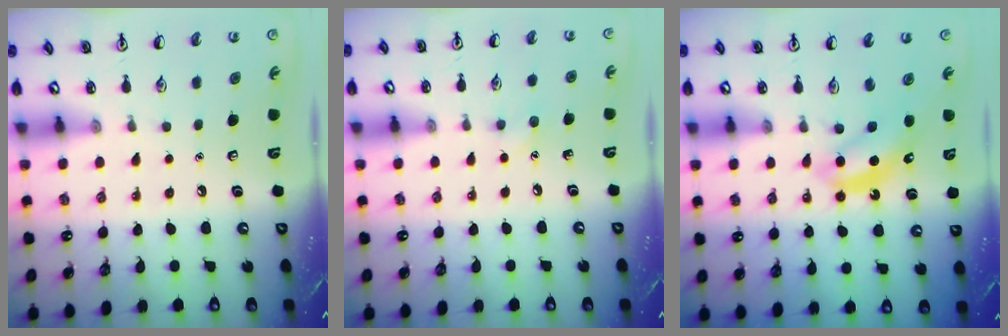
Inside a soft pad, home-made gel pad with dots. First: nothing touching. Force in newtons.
{"total": 4.6, "press": 4.4, "slide": 1.4}
{"total": 5.0, "press": 4.9, "slide": 1.0}